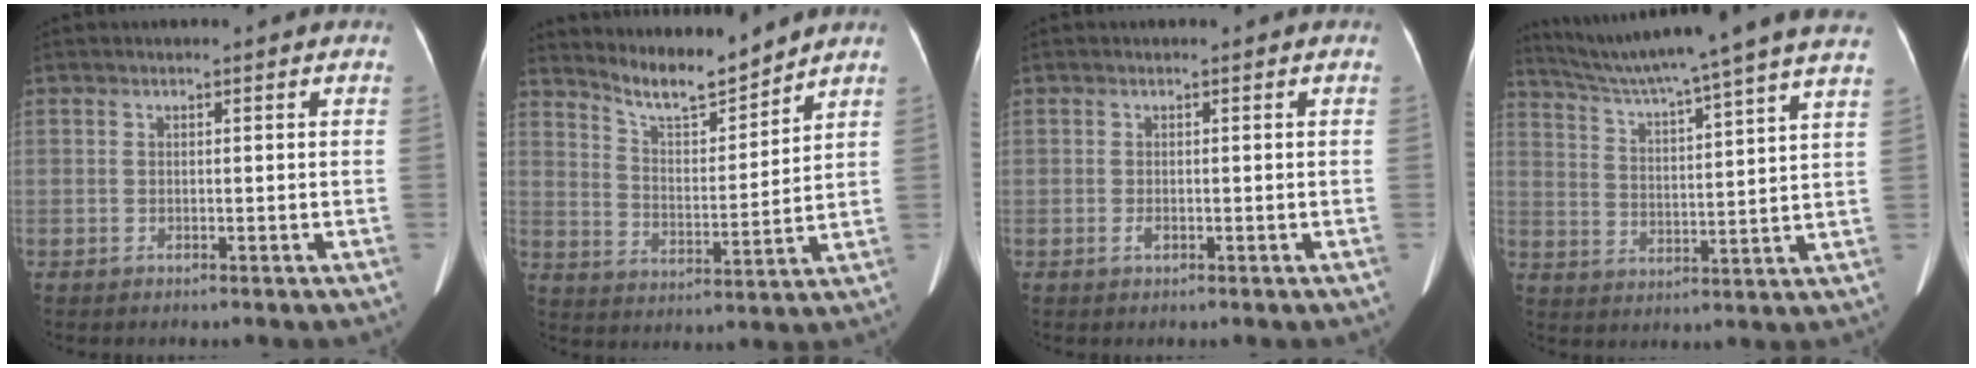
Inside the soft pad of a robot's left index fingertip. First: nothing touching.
{"total": 8.5, "force": [8.2, 0.3, 2.2], "torque": [-0.050, -0.013, 0.154]}
{"total": 0.7, "force": [-0.5, 0.3, 0.4], "torque": [-0.011, -0.008, -0.007]}
{"total": 23.8, "force": [20.7, -1.6, 11.5], "torque": [-0.196, -0.025, 0.285]}